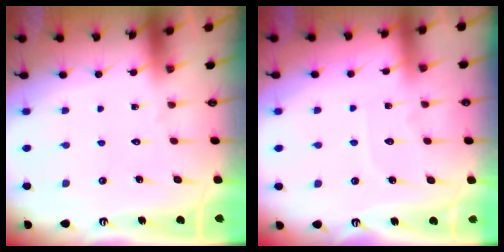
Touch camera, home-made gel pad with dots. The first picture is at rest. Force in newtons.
{"total": 3.6, "press": 3.6, "slide": 0.4}